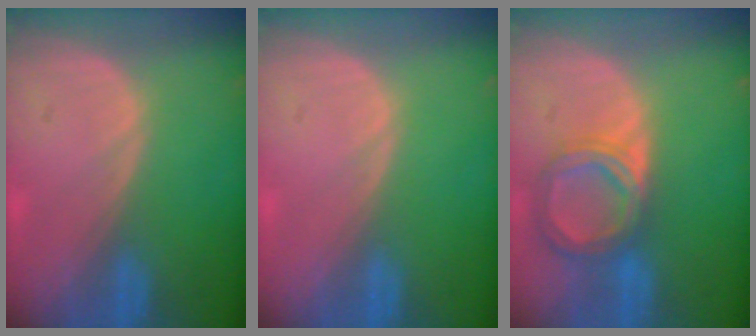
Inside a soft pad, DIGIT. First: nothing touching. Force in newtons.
{"total": 0.0}
{"total": 6.7, "press": 6.1, "slide": 2.7}